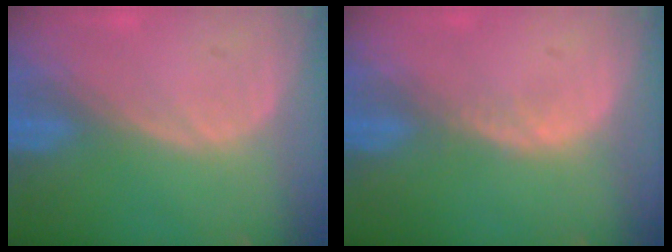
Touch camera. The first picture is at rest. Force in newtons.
{"total": 0.8, "press": 0.7, "slide": 0.2}